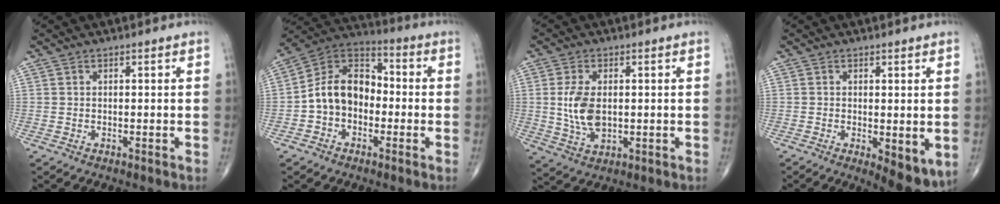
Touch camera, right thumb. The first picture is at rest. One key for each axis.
{"total": 12.3, "fx": -1.9, "fy": 9.0, "fz": 8.1, "tx": -0.116, "ty": 0.043, "tz": -0.051}
{"total": 7.7, "fx": 0.4, "fy": 4.3, "fz": 6.4, "tx": -0.130, "ty": -0.007, "tz": 0.013}
{"total": 6.8, "fx": -1.3, "fy": 2.4, "fz": 6.2, "tx": -0.084, "ty": -0.021, "tz": -0.014}